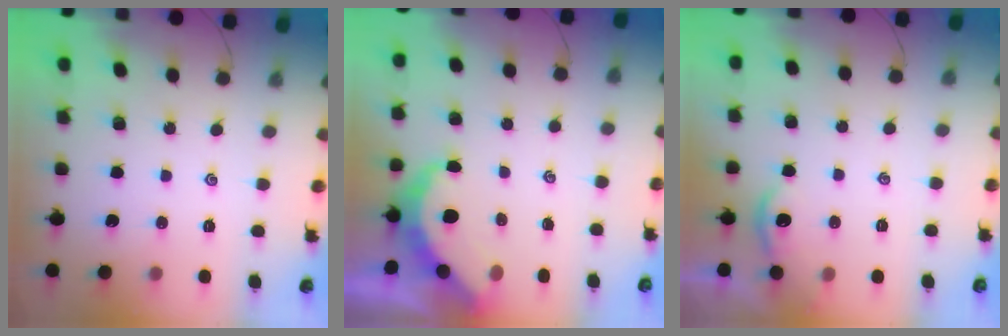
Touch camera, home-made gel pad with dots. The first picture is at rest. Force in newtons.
{"total": 6.0, "press": 6.0, "slide": 0.4}
{"total": 2.5, "press": 2.5, "slide": 0.3}